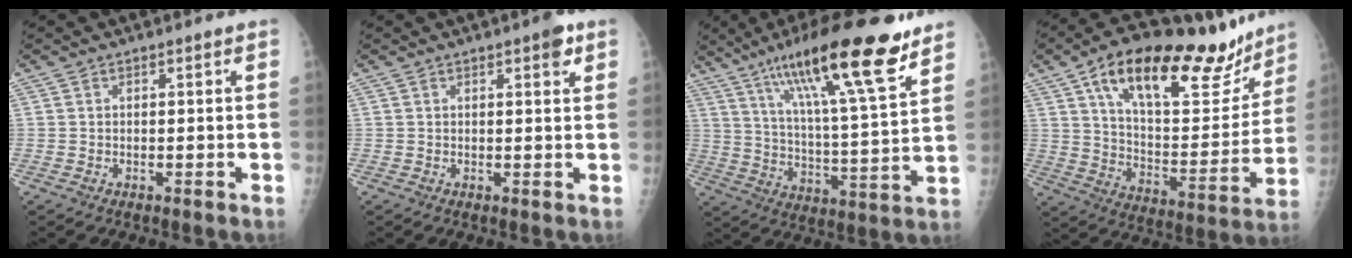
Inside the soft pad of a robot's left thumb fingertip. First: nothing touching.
{"total": 2.9, "force": [1.6, 0.9, 2.2], "torque": [-0.021, -0.004, 0.016]}
{"total": 22.7, "force": [14.2, 4.1, 17.2], "torque": [-0.269, -0.045, 0.232]}
{"total": 28.8, "force": [18.2, 11.4, 19.2], "torque": [-0.251, -0.037, 0.287]}